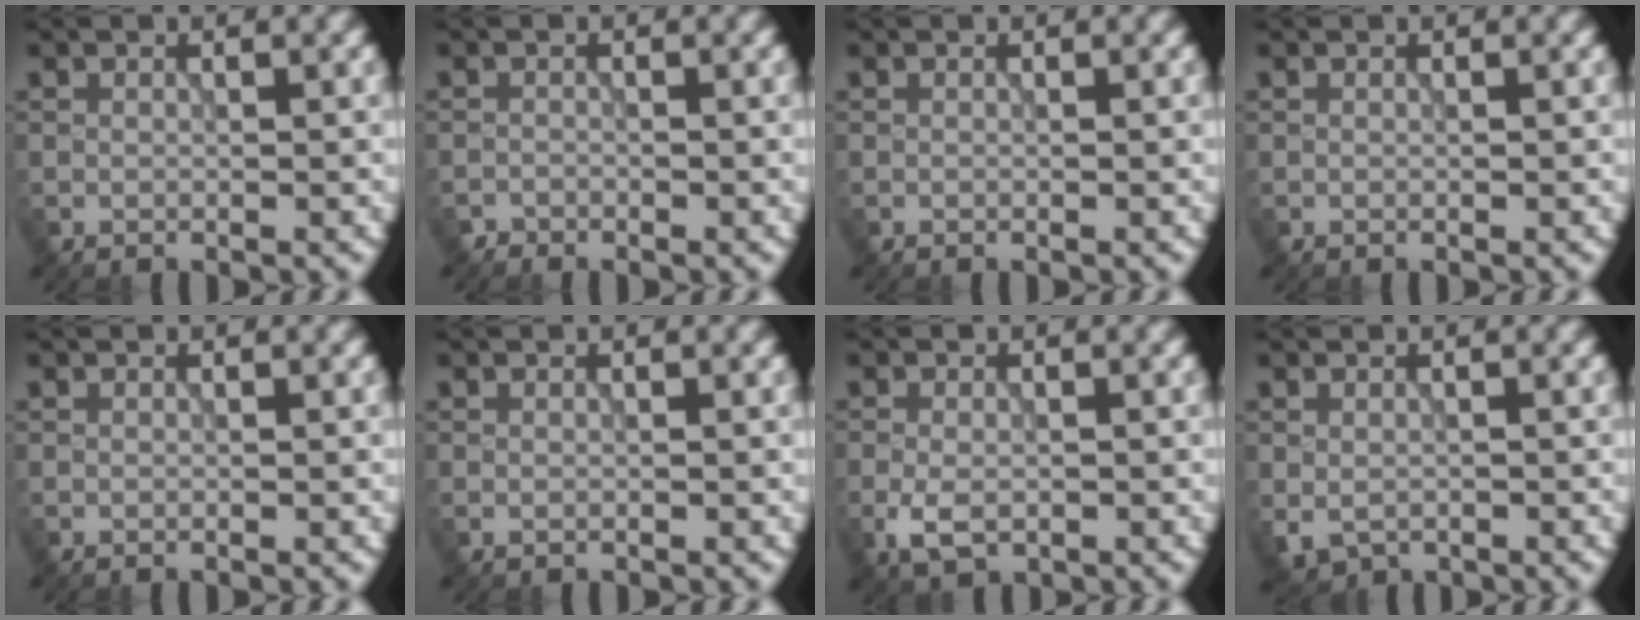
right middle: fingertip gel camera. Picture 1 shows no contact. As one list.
[{"total": 0.9, "force": [-0.8, 0.2, -0.2], "torque": [0.006, -0.001, -0.019]}, {"total": 0.0}, {"total": 0.0}, {"total": 0.0}, {"total": 0.0}, {"total": 3.0, "force": [-1.1, 1.8, 2.1], "torque": [-0.046, -0.008, -0.021]}, {"total": 2.3, "force": [-0.8, 1.7, 1.3], "torque": [-0.028, -0.013, -0.012]}]